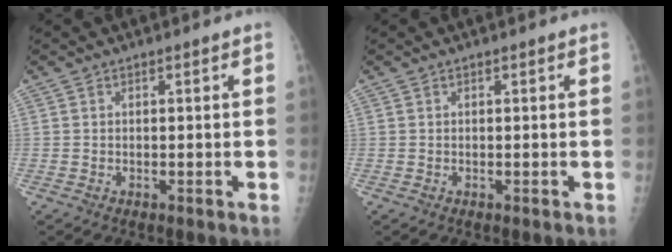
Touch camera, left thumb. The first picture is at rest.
{"total": 0.0}